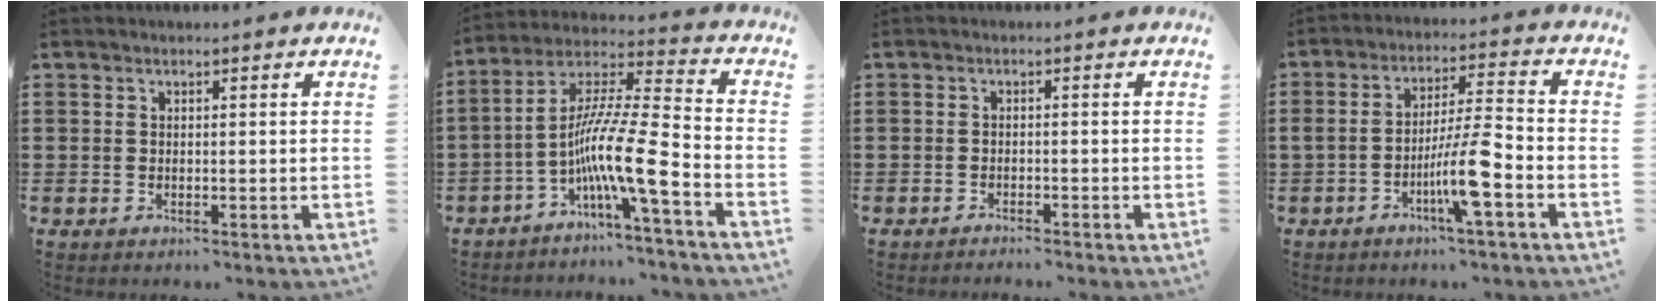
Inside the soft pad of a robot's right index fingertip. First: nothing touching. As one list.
[{"total": 11.9, "force": [-5.8, 0.5, 10.4], "torque": [-0.212, -0.029, -0.124]}, {"total": 1.2, "force": [-1.2, -0.1, 0.0], "torque": [-0.003, 0.002, -0.025]}, {"total": 8.4, "force": [-3.6, 0.7, 7.5], "torque": [-0.145, -0.003, -0.072]}]